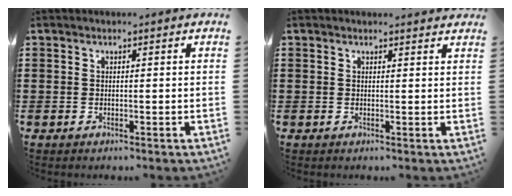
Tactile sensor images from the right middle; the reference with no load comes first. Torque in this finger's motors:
{"motor_torque": [-0.35, -0.40, 0.02, -0.02]}